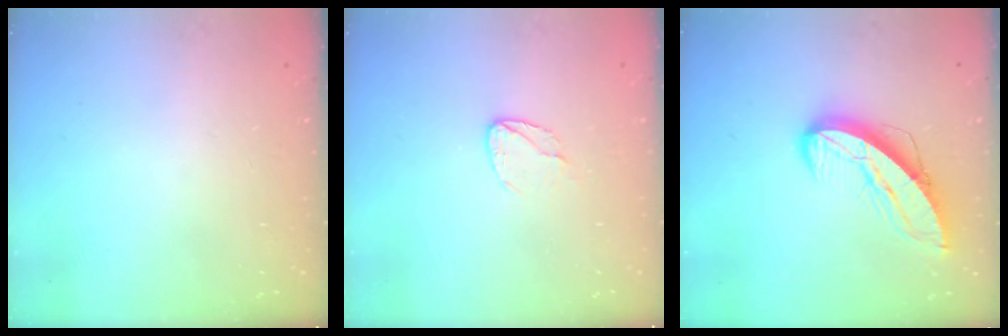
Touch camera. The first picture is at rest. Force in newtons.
{"total": 5.0, "press": 5.0, "slide": 0.5}
{"total": 11.0, "press": 11.0, "slide": 1.1}